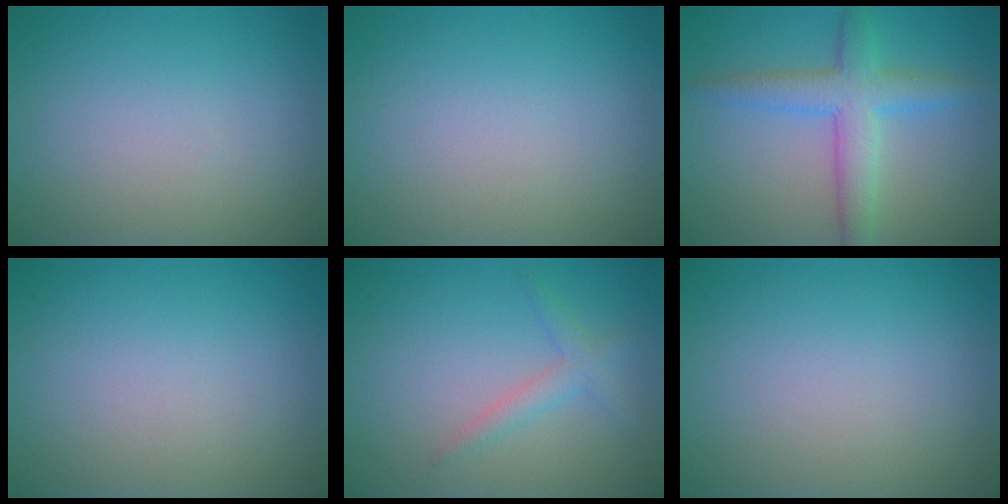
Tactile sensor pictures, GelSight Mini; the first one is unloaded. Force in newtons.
{"total": 0.0}
{"total": 4.7, "press": 4.7, "slide": 0.1}
{"total": 0.0}
{"total": 1.8, "press": 1.8, "slide": 0.1}
{"total": 0.0}